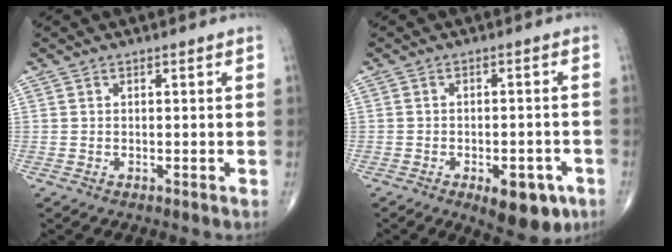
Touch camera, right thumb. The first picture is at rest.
{"total": 9.2, "force": [-4.6, 4.3, 6.6], "torque": [-0.062, 0.013, -0.054]}